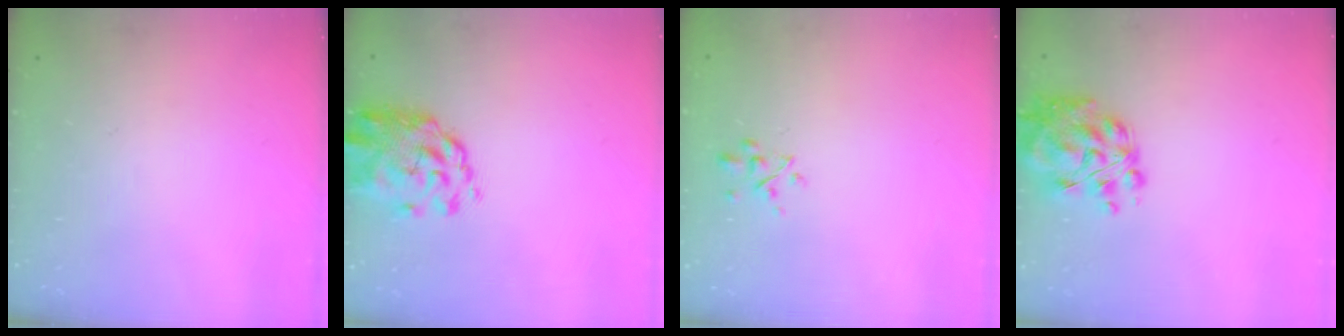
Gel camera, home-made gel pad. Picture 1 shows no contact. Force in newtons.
{"total": 3.1, "press": 3.0, "slide": 1.0}
{"total": 2.8, "press": 2.7, "slide": 0.9}
{"total": 12.1, "press": 11.6, "slide": 3.2}